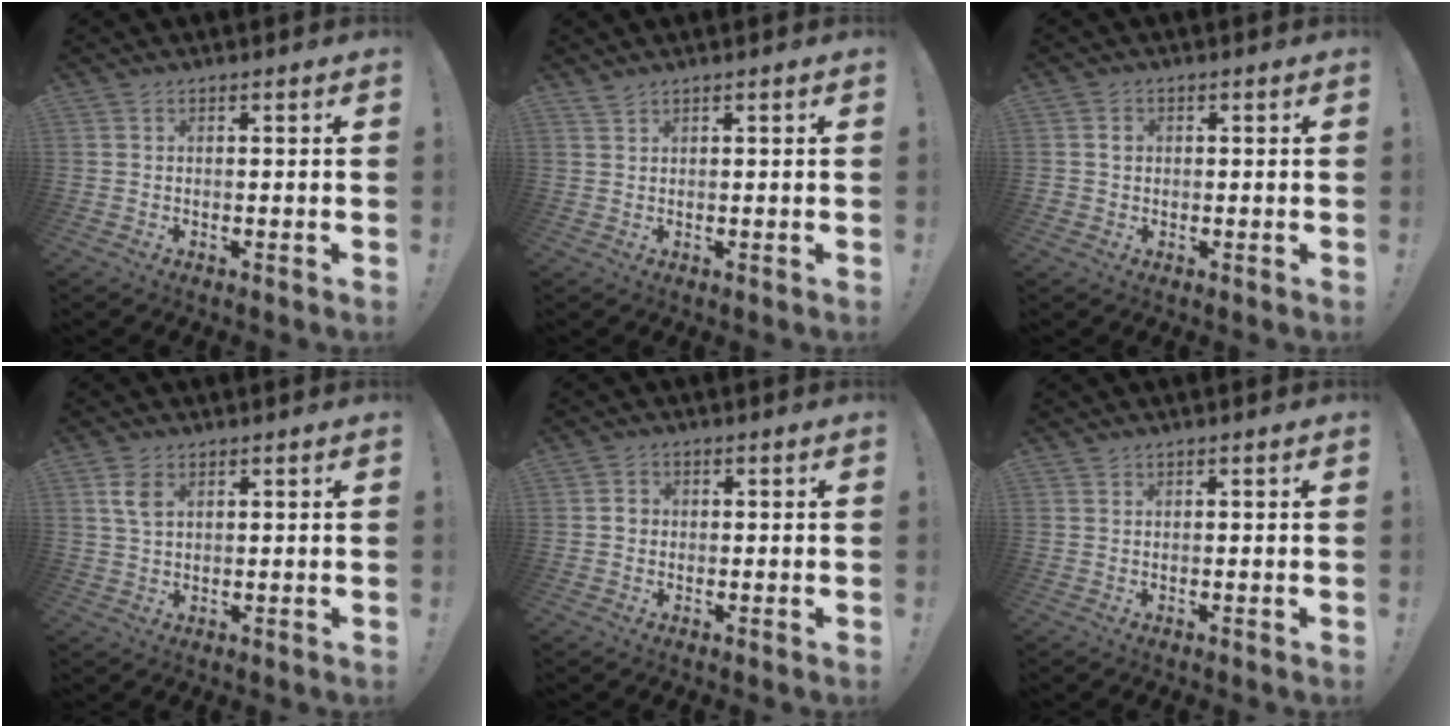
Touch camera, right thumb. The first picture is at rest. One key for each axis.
{"total": 1.4, "fx": 1.2, "fy": 0.2, "fz": 0.6, "tx": -0.020, "ty": 0.000, "tz": 0.025}
{"total": 2.2, "fx": 0.1, "fy": 2.0, "fz": 0.9, "tx": -0.002, "ty": 0.001, "tz": -0.002}
{"total": 5.8, "fx": 2.4, "fy": 3.5, "fz": 3.9, "tx": -0.077, "ty": -0.003, "tz": 0.044}
{"total": 2.1, "fx": -0.3, "fy": 1.9, "fz": 0.9, "tx": -0.010, "ty": 0.004, "tz": -0.007}
{"total": 0.6, "fx": 0.6, "fy": 0.2, "fz": 0.1, "tx": 0.000, "ty": -0.001, "tz": 0.011}